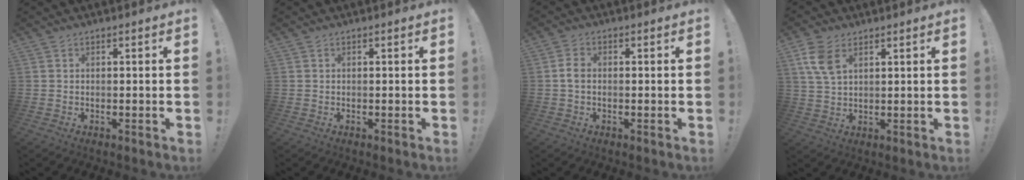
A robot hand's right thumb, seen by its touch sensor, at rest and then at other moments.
{"total": 0.0}
{"total": 3.0, "force": [-0.4, 2.0, 2.3], "torque": [-0.047, 0.013, -0.004]}
{"total": 7.5, "force": [3.7, 4.2, 5.0], "torque": [-0.103, -0.011, 0.070]}